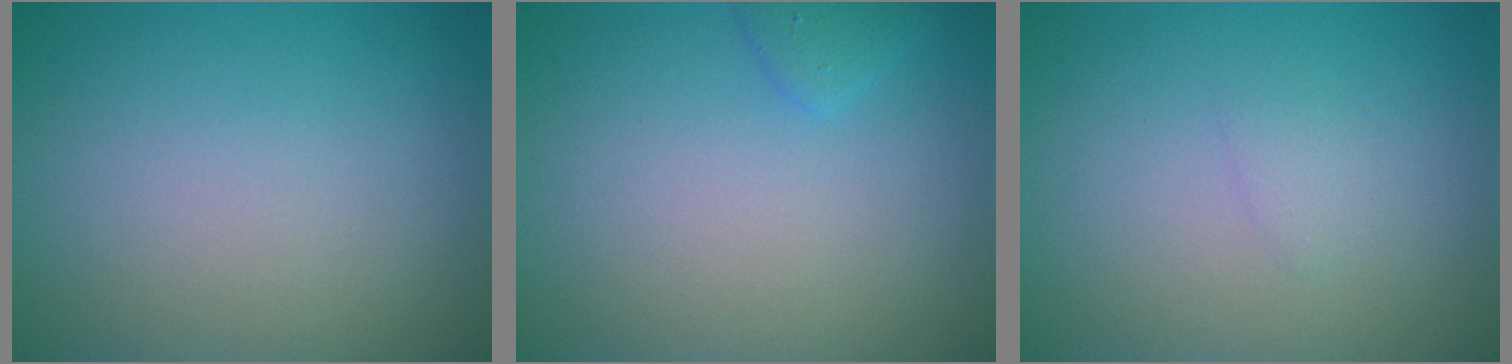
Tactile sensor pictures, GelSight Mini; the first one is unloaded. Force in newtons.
{"total": 1.2, "press": 1.2, "slide": 0.1}
{"total": 0.8, "press": 0.8, "slide": 0.1}